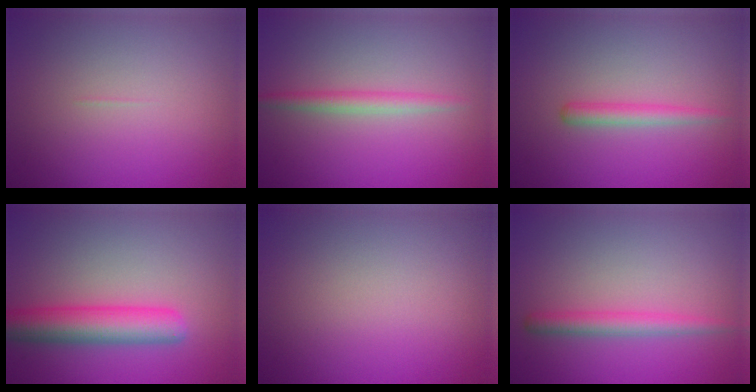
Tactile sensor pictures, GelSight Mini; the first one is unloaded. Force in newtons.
{"total": 1.9, "press": 1.9, "slide": 0.2}
{"total": 1.7, "press": 1.7, "slide": 0.2}
{"total": 5.5, "press": 5.5, "slide": 0.1}
{"total": 0.0}
{"total": 2.3, "press": 2.3, "slide": 0.1}